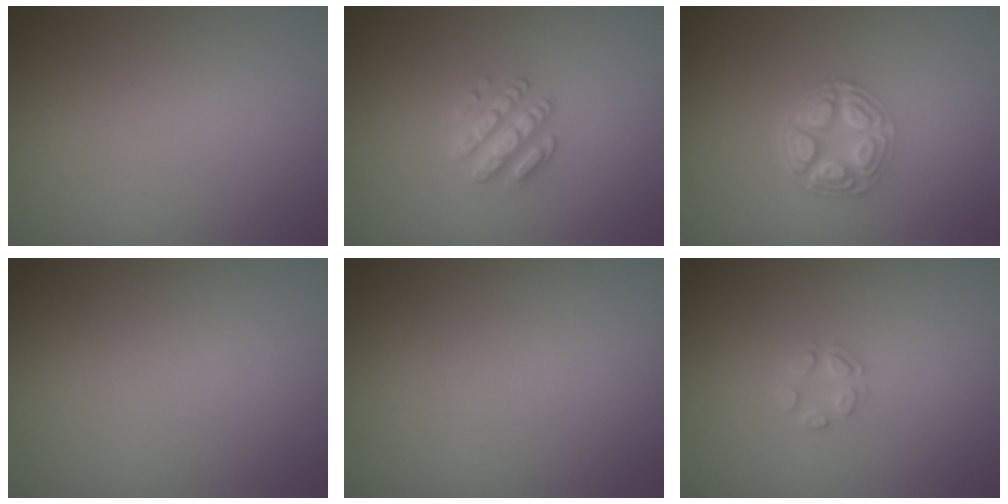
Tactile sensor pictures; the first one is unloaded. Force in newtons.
{"total": 3.0, "press": 2.6, "slide": 1.5}
{"total": 4.8, "press": 3.6, "slide": 3.2}
{"total": 0.0}
{"total": 0.0}
{"total": 1.5, "press": 1.5, "slide": 0.1}